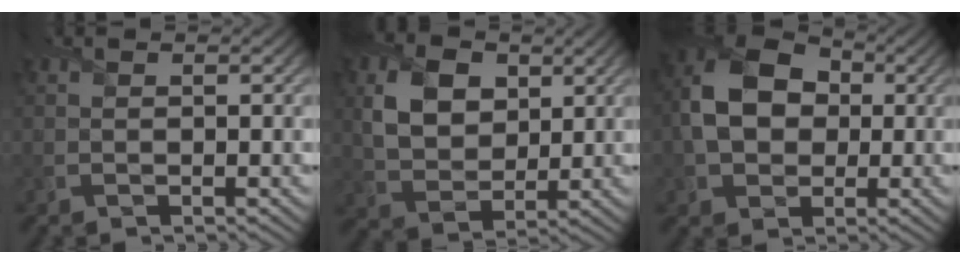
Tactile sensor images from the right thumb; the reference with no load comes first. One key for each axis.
{"total": 8.1, "fx": 2.7, "fy": 5.7, "fz": 5.1, "tx": -0.123, "ty": 0.001, "tz": 0.044}
{"total": 9.6, "fx": 0.5, "fy": 7.3, "fz": 6.3, "tx": -0.136, "ty": 0.011, "tz": -0.001}